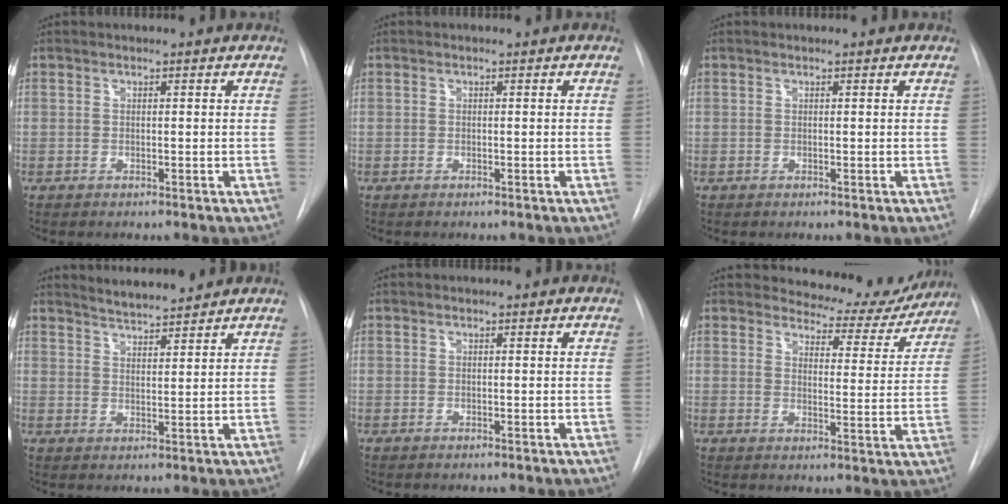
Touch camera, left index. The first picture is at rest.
{"total": 0.0}
{"total": 0.8, "force": [0.8, 0.0, 0.2], "torque": [-0.008, 0.007, 0.008]}
{"total": 5.2, "force": [5.1, 0.2, 1.0], "torque": [-0.024, 0.008, 0.085]}
{"total": 0.0}
{"total": 9.9, "force": [9.5, 2.7, 0.3], "torque": [0.014, -0.026, 0.105]}